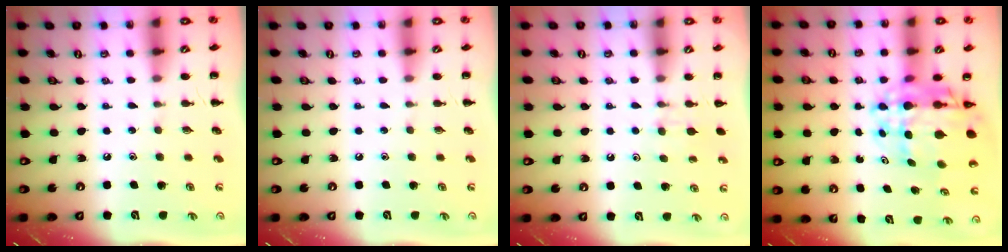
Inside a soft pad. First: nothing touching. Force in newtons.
{"total": 0.0}
{"total": 4.5, "press": 4.1, "slide": 1.8}
{"total": 10.8, "press": 10.2, "slide": 3.7}